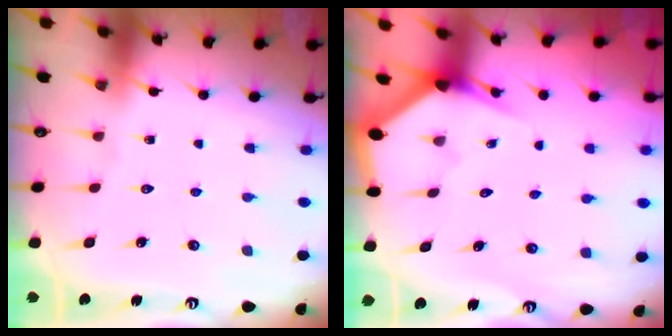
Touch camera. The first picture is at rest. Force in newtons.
{"total": 2.7, "press": 2.7, "slide": 0.1}